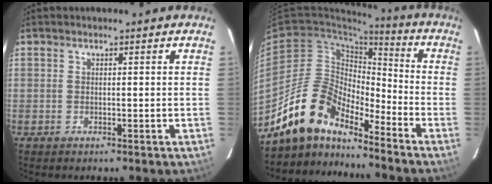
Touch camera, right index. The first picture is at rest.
{"total": 13.5, "force": [-12.0, 4.1, 4.9], "torque": [-0.096, 0.017, -0.234]}